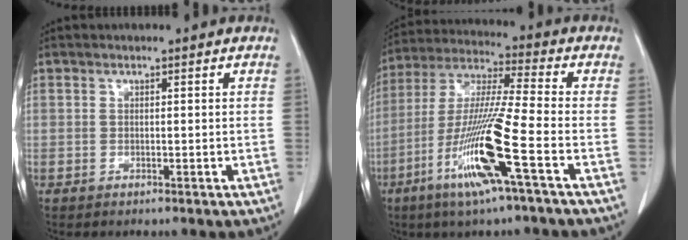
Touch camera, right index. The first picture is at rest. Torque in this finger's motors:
{"motor_torque": [2.14, 0.00, 0.52, 0.13]}